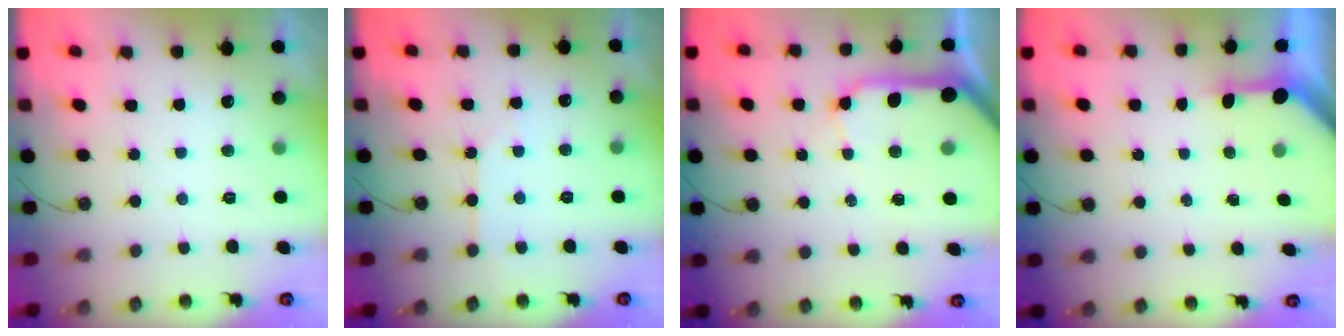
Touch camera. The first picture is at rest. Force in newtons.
{"total": 3.4, "press": 3.4, "slide": 0.4}
{"total": 14.9, "press": 14.7, "slide": 1.9}
{"total": 3.1, "press": 3.1, "slide": 0.3}